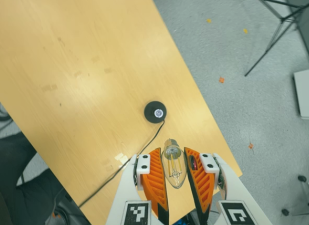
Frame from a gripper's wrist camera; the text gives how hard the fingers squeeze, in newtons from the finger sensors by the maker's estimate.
{"total": 11.4, "left": 11.7, "right": 11.0}